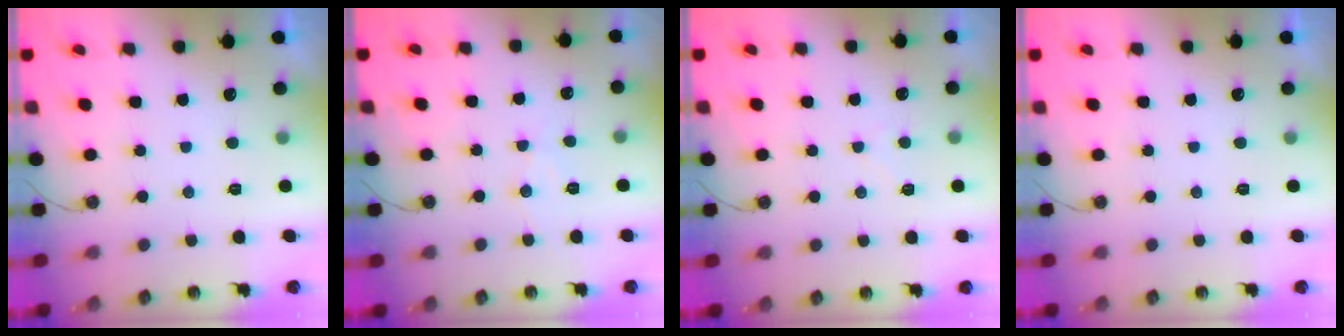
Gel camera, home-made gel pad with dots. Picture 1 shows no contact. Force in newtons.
{"total": 6.2, "press": 6.1, "slide": 0.8}
{"total": 4.2, "press": 4.2, "slide": 0.4}
{"total": 0.0}